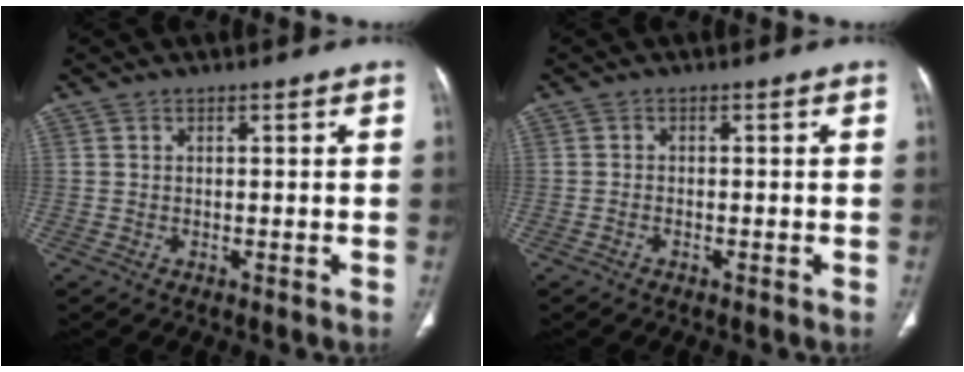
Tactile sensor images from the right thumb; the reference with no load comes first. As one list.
[{"total": 0.6, "force": [-0.4, 0.3, 0.3], "torque": [-0.003, 0.004, -0.010]}]